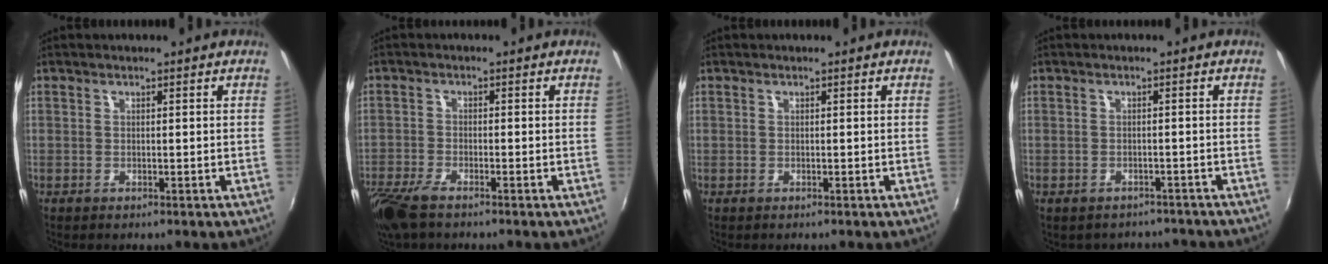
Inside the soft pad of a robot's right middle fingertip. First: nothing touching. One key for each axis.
{"total": 7.9, "fx": -5.8, "fy": 2.3, "fz": 4.8, "tx": -0.127, "ty": -0.032, "tz": -0.115}
{"total": 0.0}
{"total": 5.6, "fx": -4.9, "fy": 2.5, "fz": 1.2, "tx": -0.024, "ty": -0.006, "tz": -0.058}